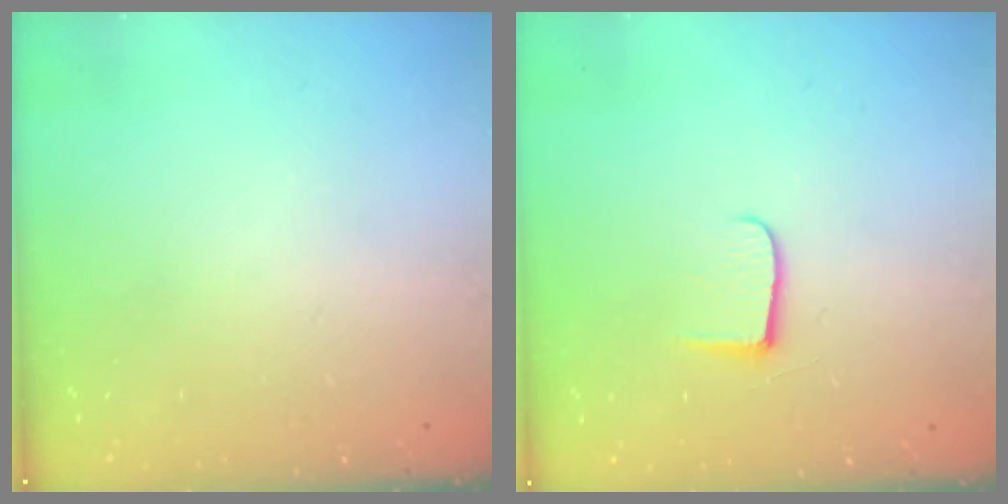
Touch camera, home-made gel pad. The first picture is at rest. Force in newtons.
{"total": 7.4, "press": 7.4, "slide": 0.6}